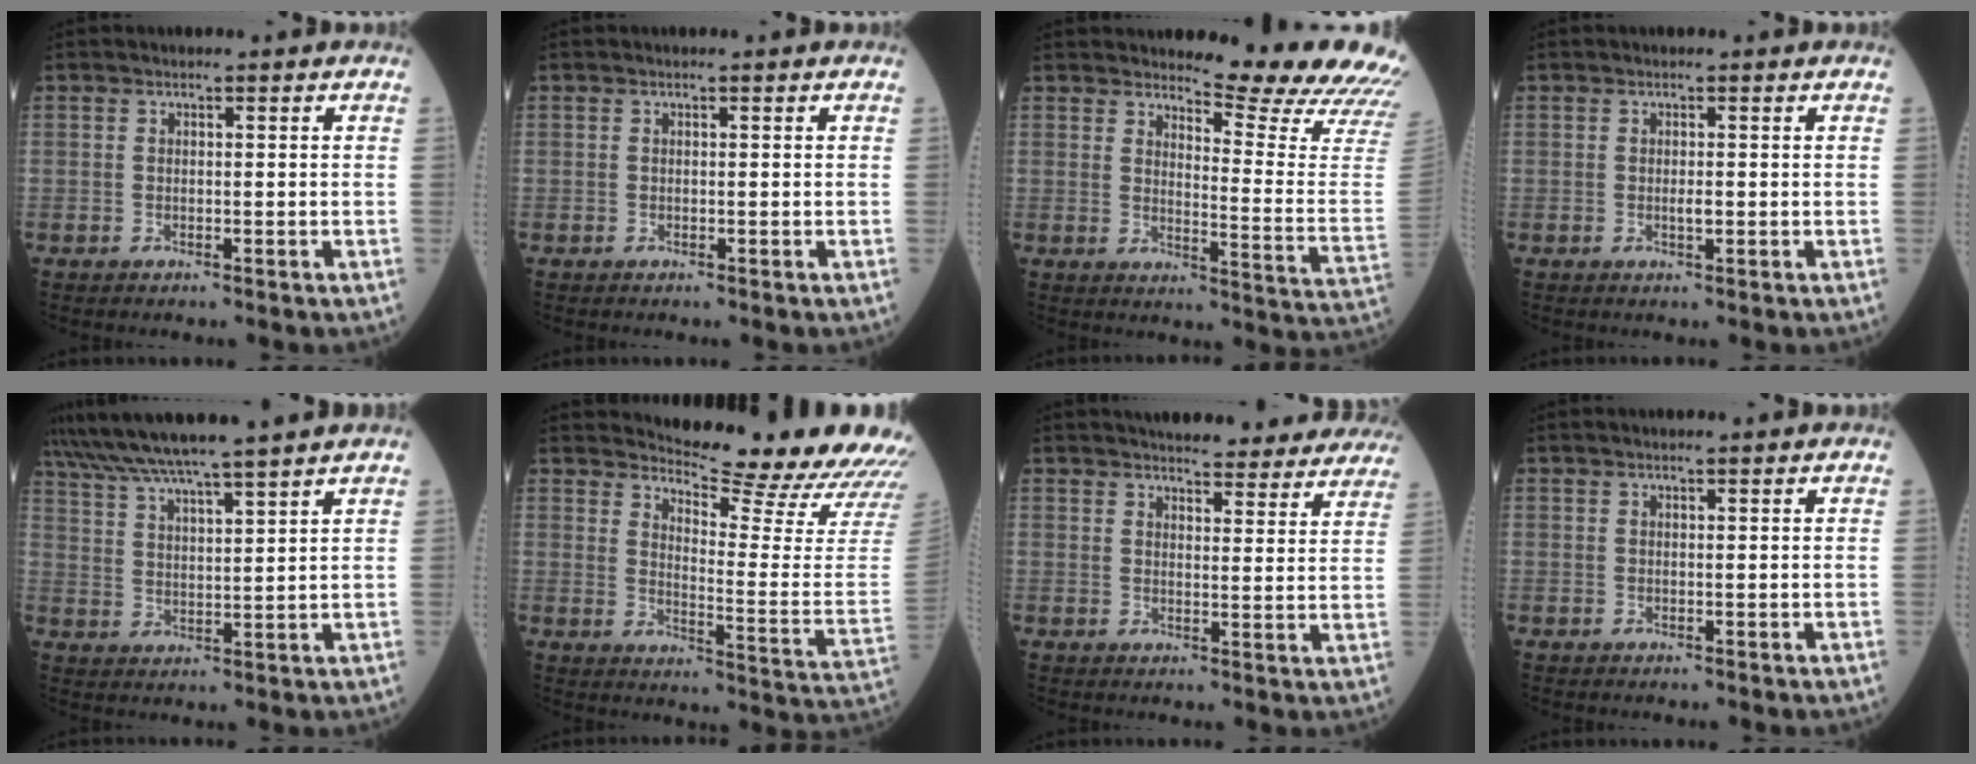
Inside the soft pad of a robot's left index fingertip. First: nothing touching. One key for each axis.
{"total": 0.0}
{"total": 15.1, "fx": 14.6, "fy": -0.5, "fz": 4.1, "tx": -0.056, "ty": -0.127, "tz": 0.155}
{"total": 1.5, "fx": -0.4, "fy": 0.3, "fz": 1.4, "tx": -0.027, "ty": -0.005, "tz": -0.007}
{"total": 11.8, "fx": 10.3, "fy": -1.5, "fz": 5.4, "tx": -0.100, "ty": 0.016, "tz": 0.170}
{"total": 19.1, "fx": 18.2, "fy": 0.7, "fz": 5.6, "tx": -0.088, "ty": -0.114, "tz": 0.214}
{"total": 21.0, "fx": 19.2, "fy": 4.7, "fz": 7.1, "tx": -0.080, "ty": -0.020, "tz": 0.218}
{"total": 1.1, "fx": 0.8, "fy": 0.0, "fz": 0.7, "tx": -0.012, "ty": 0.010, "tz": 0.015}